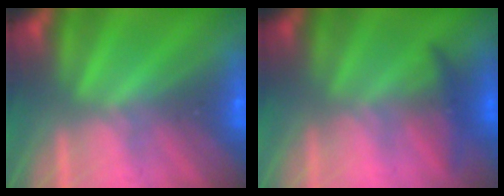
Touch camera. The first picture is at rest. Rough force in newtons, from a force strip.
{"total": 1.3}